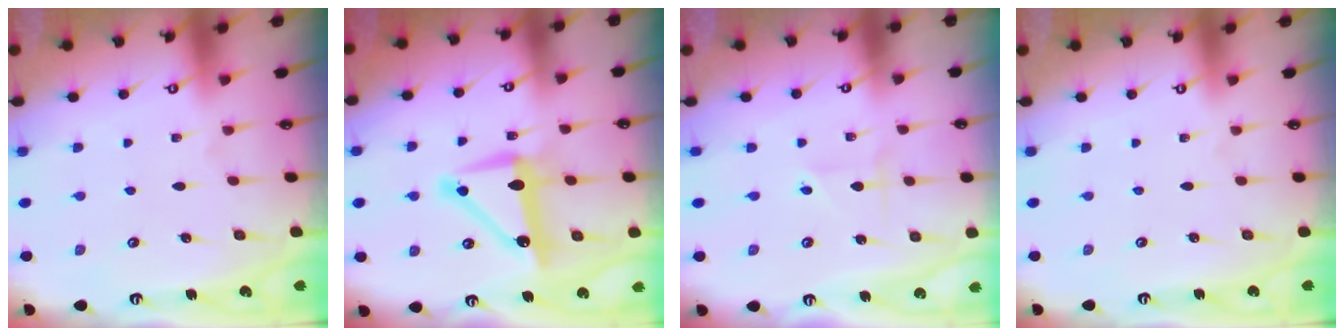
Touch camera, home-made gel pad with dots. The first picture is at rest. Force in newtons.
{"total": 10.7, "press": 10.7, "slide": 0.2}
{"total": 1.8, "press": 1.7, "slide": 0.4}
{"total": 0.0}